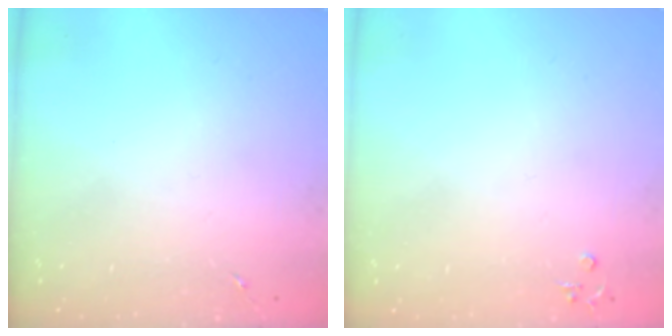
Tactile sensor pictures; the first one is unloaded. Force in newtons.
{"total": 3.3, "press": 3.3, "slide": 0.3}